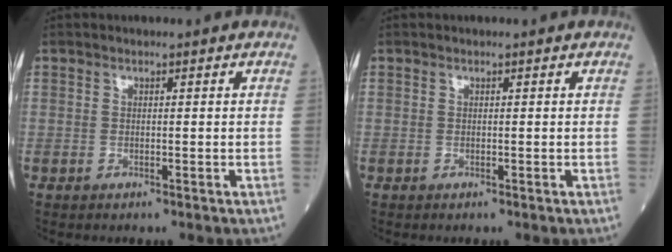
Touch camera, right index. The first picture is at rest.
{"total": 0.0}